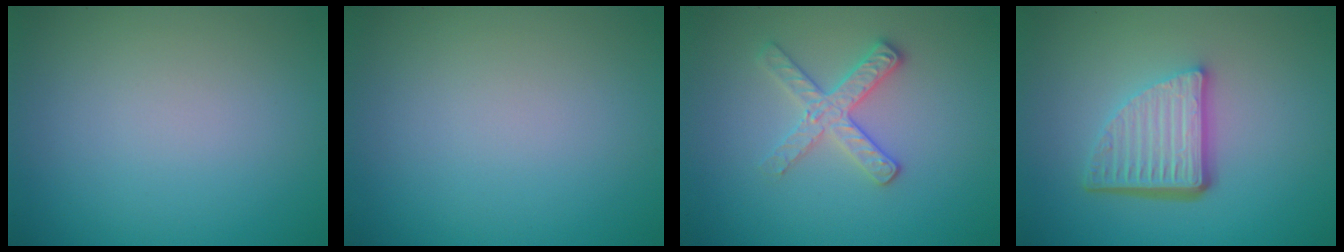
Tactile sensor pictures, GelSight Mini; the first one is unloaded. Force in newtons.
{"total": 0.0}
{"total": 2.7, "press": 2.6, "slide": 0.9}
{"total": 5.7, "press": 3.8, "slide": 4.2}